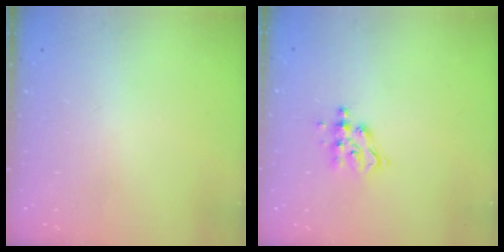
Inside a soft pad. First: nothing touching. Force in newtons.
{"total": 6.2, "press": 6.2, "slide": 0.2}